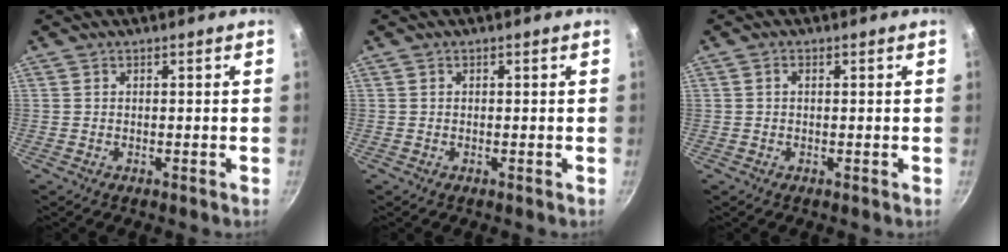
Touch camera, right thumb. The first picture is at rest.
{"total": 0.0}
{"total": 1.0, "force": [0.2, 0.6, 0.7], "torque": [-0.013, 0.005, 0.002]}